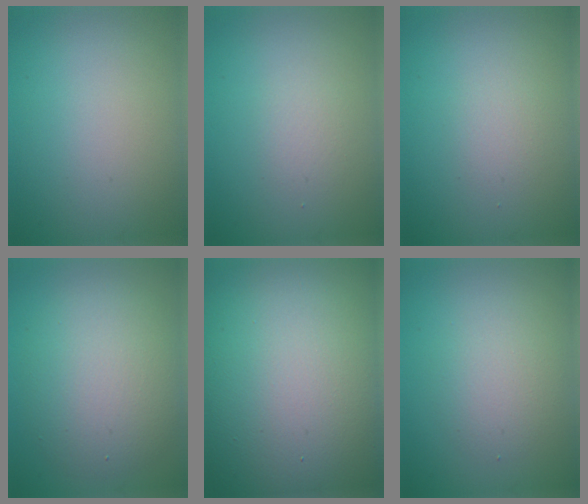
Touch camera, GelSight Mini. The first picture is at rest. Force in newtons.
{"total": 1.2, "press": 1.2, "slide": 0.0}
{"total": 1.3, "press": 1.3, "slide": 0.0}
{"total": 5.9, "press": 5.9, "slide": 0.2}
{"total": 25.6, "press": 25.6, "slide": 1.1}
{"total": 2.7, "press": 2.7, "slide": 0.2}